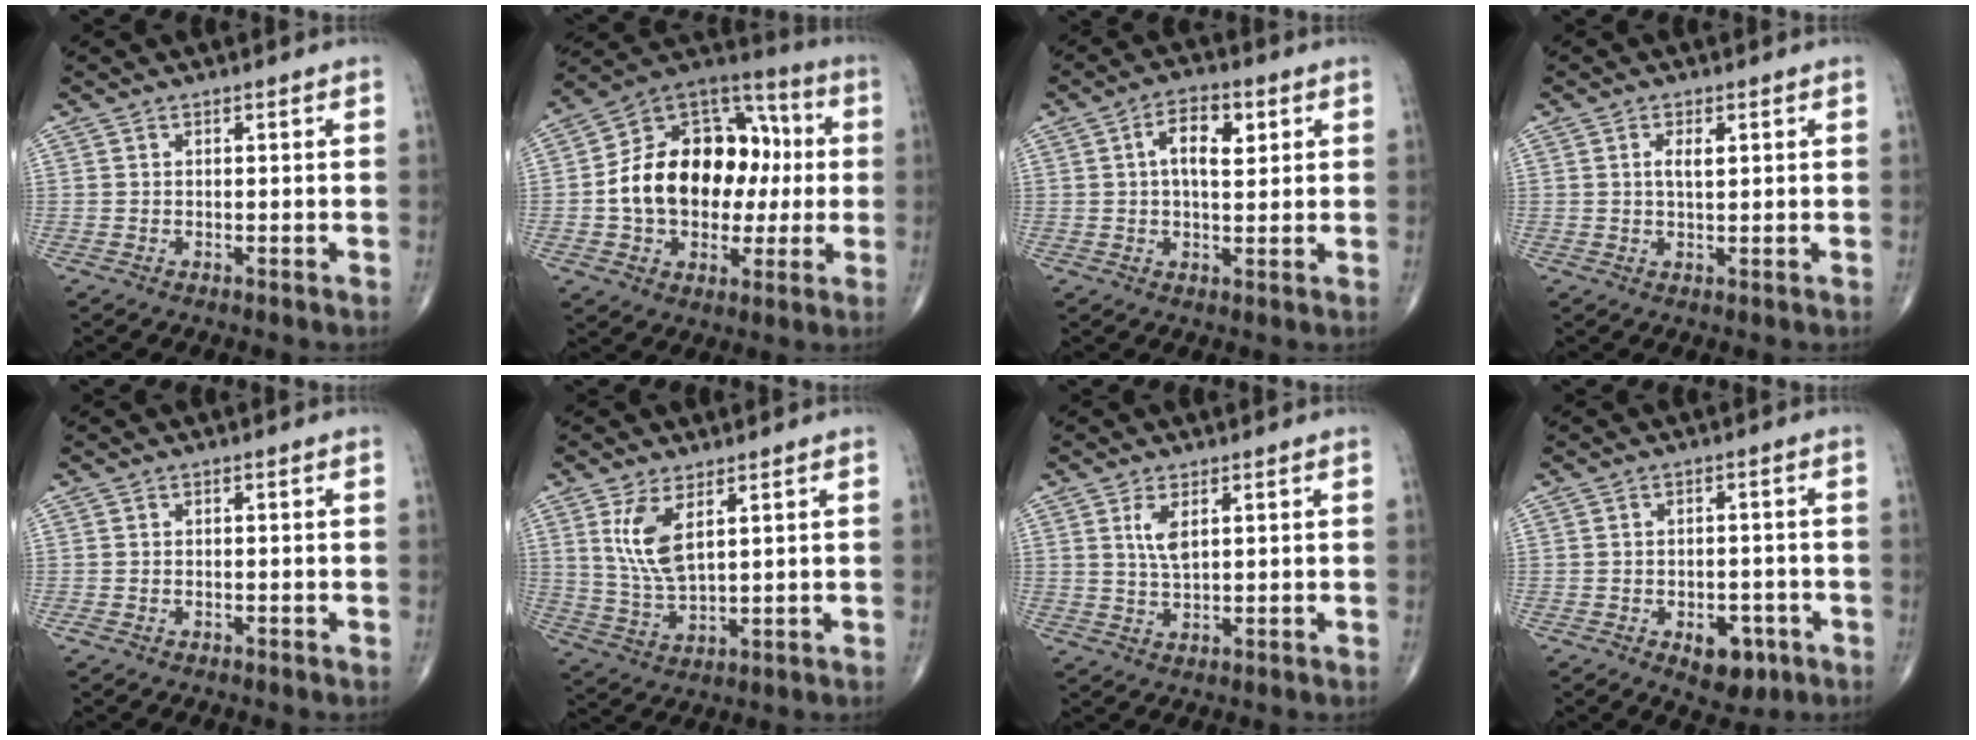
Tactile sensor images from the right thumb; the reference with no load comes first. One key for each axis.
{"total": 22.5, "fx": -0.1, "fy": 15.7, "fz": 16.2, "tx": -0.227, "ty": 0.041, "tz": 0.001}
{"total": 7.5, "fx": 2.2, "fy": 3.7, "fz": 6.2, "tx": -0.087, "ty": 0.004, "tz": 0.032}
{"total": 2.8, "fx": 0.8, "fy": 1.2, "fz": 2.4, "tx": -0.040, "ty": -0.001, "tz": 0.012}
{"total": 0.7, "fx": -0.4, "fy": 0.4, "fz": 0.4, "tx": -0.012, "ty": 0.002, "tz": -0.008}
{"total": 8.2, "fx": 3.2, "fy": 3.4, "fz": 6.7, "tx": -0.131, "ty": -0.018, "tz": 0.075}
{"total": 3.9, "fx": 1.4, "fy": 1.6, "fz": 3.3, "tx": -0.063, "ty": -0.007, "tz": 0.030}
{"total": 6.7, "fx": -3.0, "fy": 4.1, "fz": 4.4, "tx": -0.037, "ty": 0.014, "tz": -0.032}